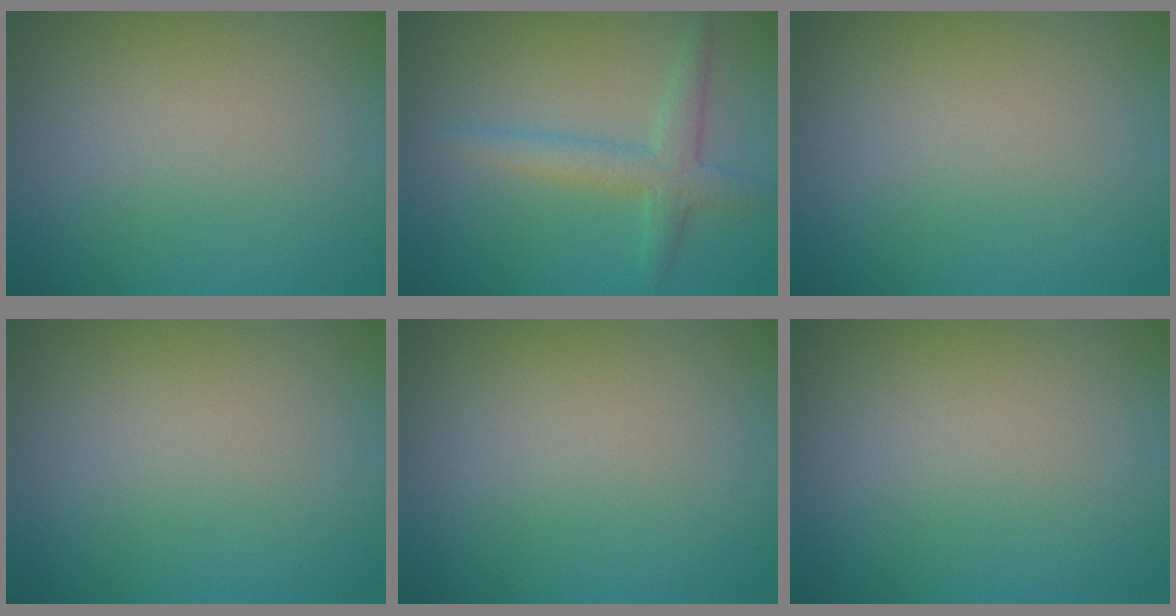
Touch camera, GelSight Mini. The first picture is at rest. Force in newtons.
{"total": 3.0, "press": 3.0, "slide": 0.1}
{"total": 0.0}
{"total": 0.0}
{"total": 0.0}
{"total": 0.0}